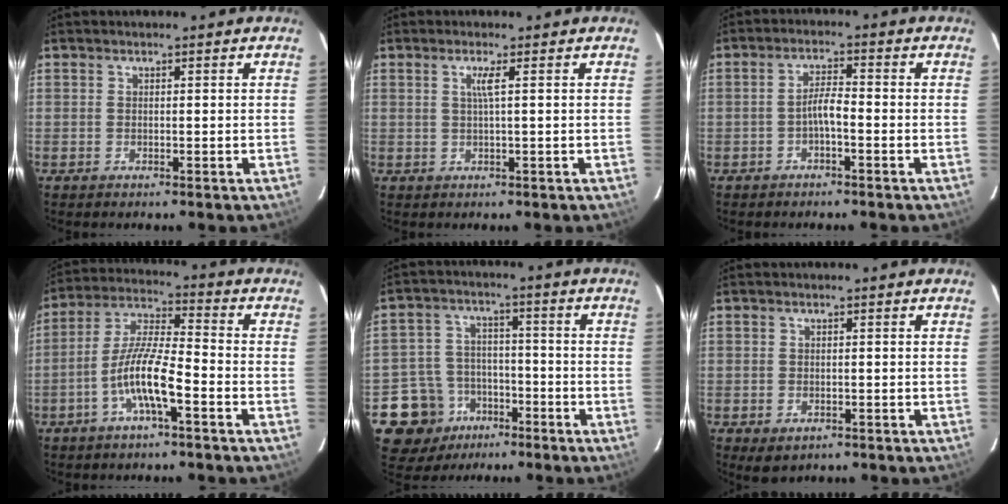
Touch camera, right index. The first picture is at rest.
{"total": 1.8, "force": [0.4, -0.6, 1.7], "torque": [-0.030, -0.003, 0.009]}
{"total": 3.0, "force": [-1.6, 0.5, 2.5], "torque": [-0.051, 0.009, -0.030]}
{"total": 10.1, "force": [-4.5, 1.4, 9.0], "torque": [-0.187, 0.005, -0.087]}
{"total": 11.3, "force": [-6.2, 9.2, 2.2], "torque": [-0.081, 0.030, -0.089]}
{"total": 2.8, "force": [-1.3, 2.0, 1.5], "torque": [-0.028, -0.006, -0.014]}